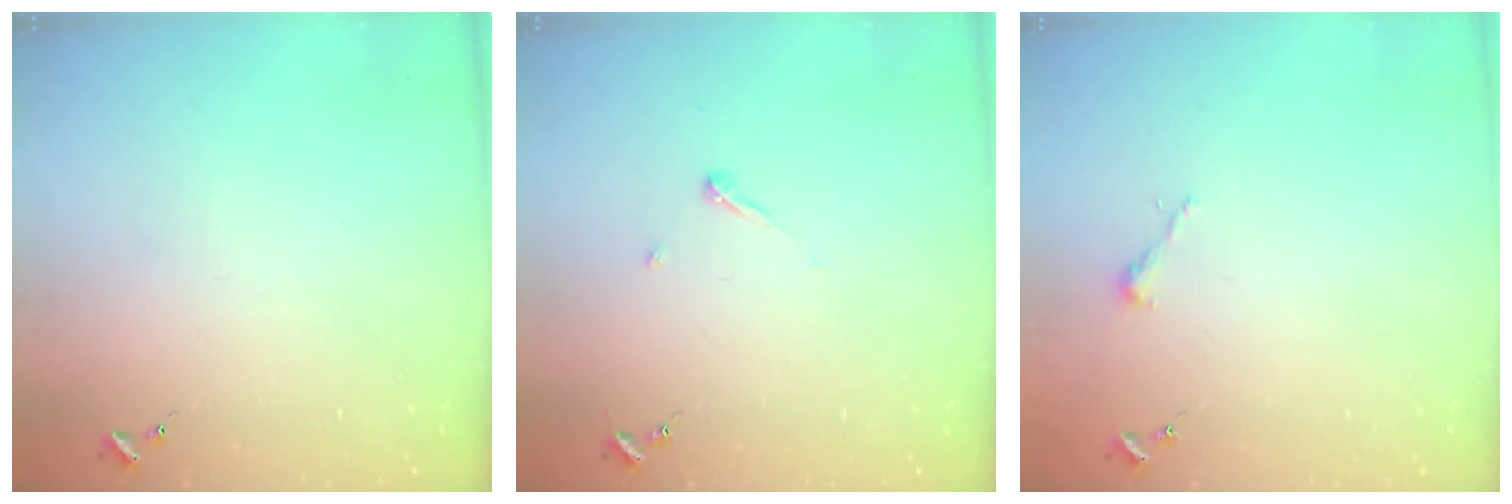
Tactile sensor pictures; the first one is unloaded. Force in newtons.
{"total": 3.4, "press": 3.4, "slide": 0.4}
{"total": 2.5, "press": 2.5, "slide": 0.2}